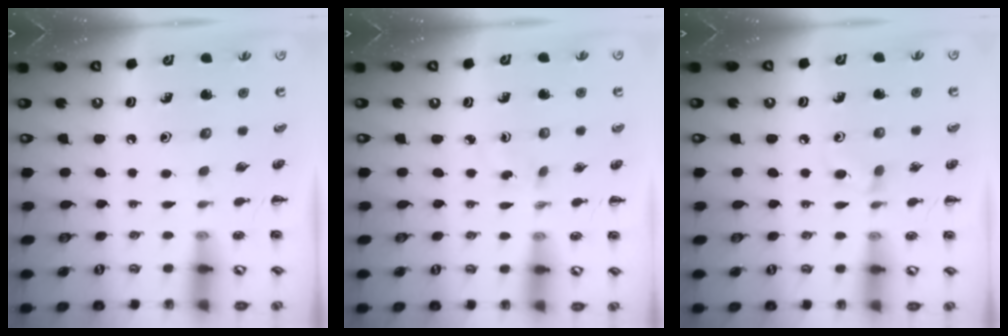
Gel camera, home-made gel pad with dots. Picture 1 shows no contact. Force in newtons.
{"total": 1.3, "press": 1.1, "slide": 0.7}
{"total": 4.1, "press": 3.7, "slide": 1.7}